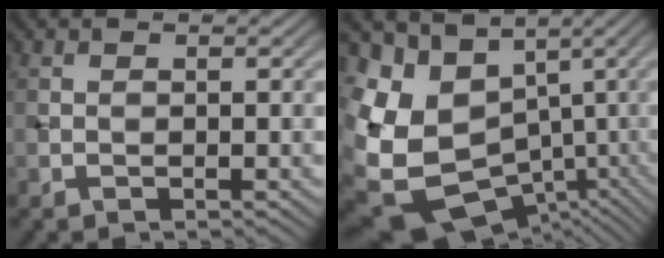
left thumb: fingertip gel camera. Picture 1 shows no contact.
{"total": 18.6, "force": [-5.4, 14.2, 10.7], "torque": [-0.270, -0.026, -0.053]}